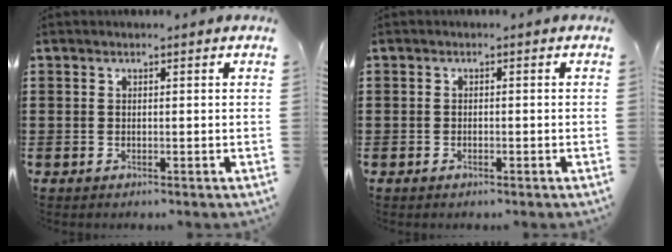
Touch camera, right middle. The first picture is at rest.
{"total": 0.6, "force": [-0.5, 0.3, 0.2], "torque": [-0.007, -0.003, -0.008]}